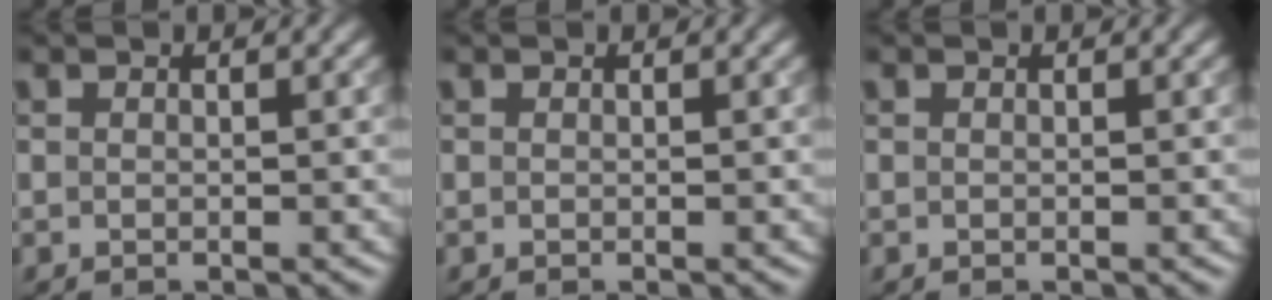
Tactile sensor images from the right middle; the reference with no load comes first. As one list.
[{"total": 0.0}, {"total": 0.0}]